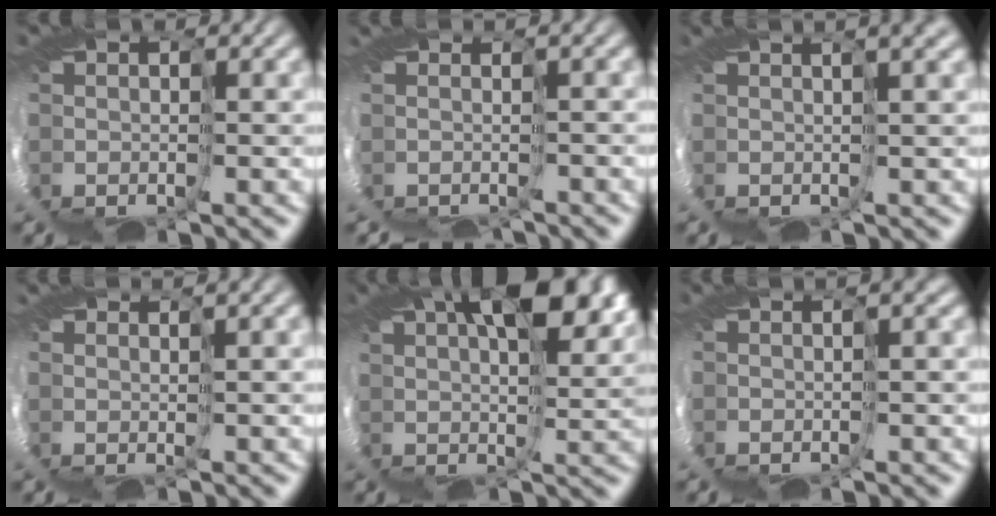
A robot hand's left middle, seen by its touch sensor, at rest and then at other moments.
{"total": 4.3, "force": [-2.7, -2.0, -2.6], "torque": [0.049, -0.010, -0.016]}
{"total": 2.8, "force": [0.7, -2.7, -0.5], "torque": [0.003, -0.002, 0.021]}
{"total": 2.7, "force": [1.4, -2.0, -1.0], "torque": [0.023, -0.003, 0.028]}
{"total": 7.2, "force": [6.1, -0.7, 3.7], "torque": [-0.062, 0.008, 0.098]}
{"total": 3.1, "force": [-0.9, -2.5, -1.5], "torque": [0.024, -0.006, 0.002]}